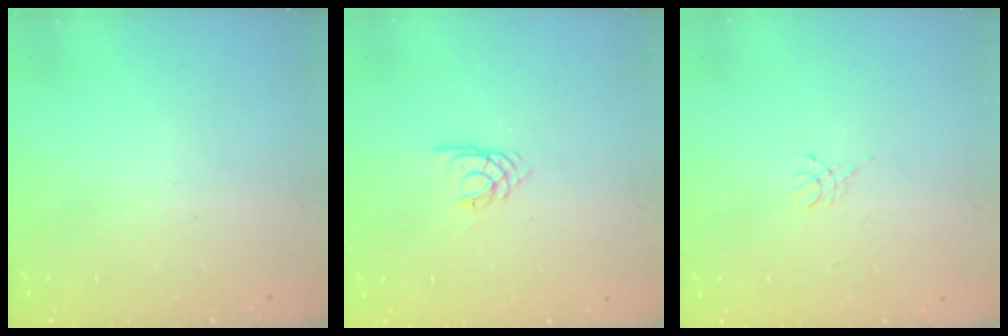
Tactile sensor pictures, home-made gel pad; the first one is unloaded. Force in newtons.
{"total": 3.2, "press": 3.2, "slide": 0.5}
{"total": 3.0, "press": 2.9, "slide": 0.6}